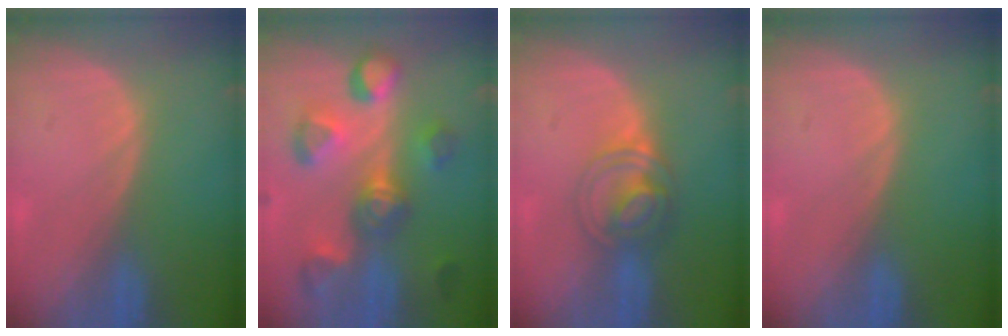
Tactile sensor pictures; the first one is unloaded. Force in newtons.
{"total": 9.5, "press": 9.4, "slide": 1.2}
{"total": 6.3, "press": 5.5, "slide": 3.2}
{"total": 0.0}